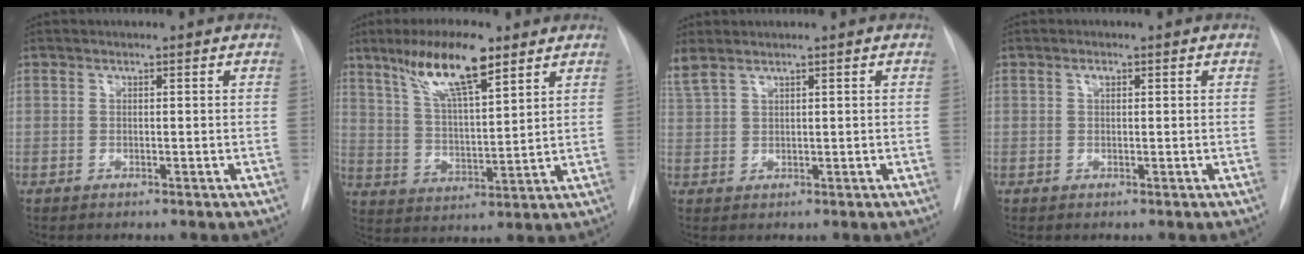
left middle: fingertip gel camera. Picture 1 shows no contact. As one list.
[{"total": 11.8, "force": [7.6, 1.9, 8.8], "torque": [-0.164, 0.007, 0.138]}, {"total": 3.0, "force": [2.6, 0.5, 1.5], "torque": [-0.048, 0.022, 0.066]}, {"total": 0.7, "force": [0.3, 0.4, 0.5], "torque": [-0.010, 0.003, 0.004]}]